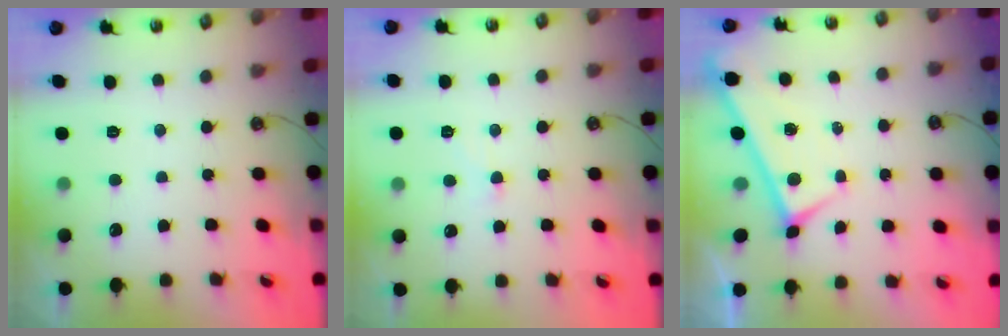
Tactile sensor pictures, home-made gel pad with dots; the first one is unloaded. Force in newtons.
{"total": 1.1, "press": 0.9, "slide": 0.6}
{"total": 0.0}